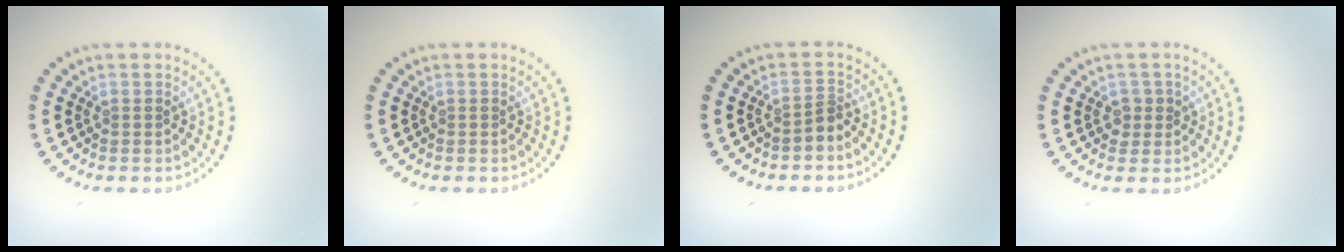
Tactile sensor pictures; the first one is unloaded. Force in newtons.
{"total": 0.0}
{"total": 1.2, "press": 0.7, "slide": 1.0}
{"total": 1.4, "press": 1.2, "slide": 0.7}